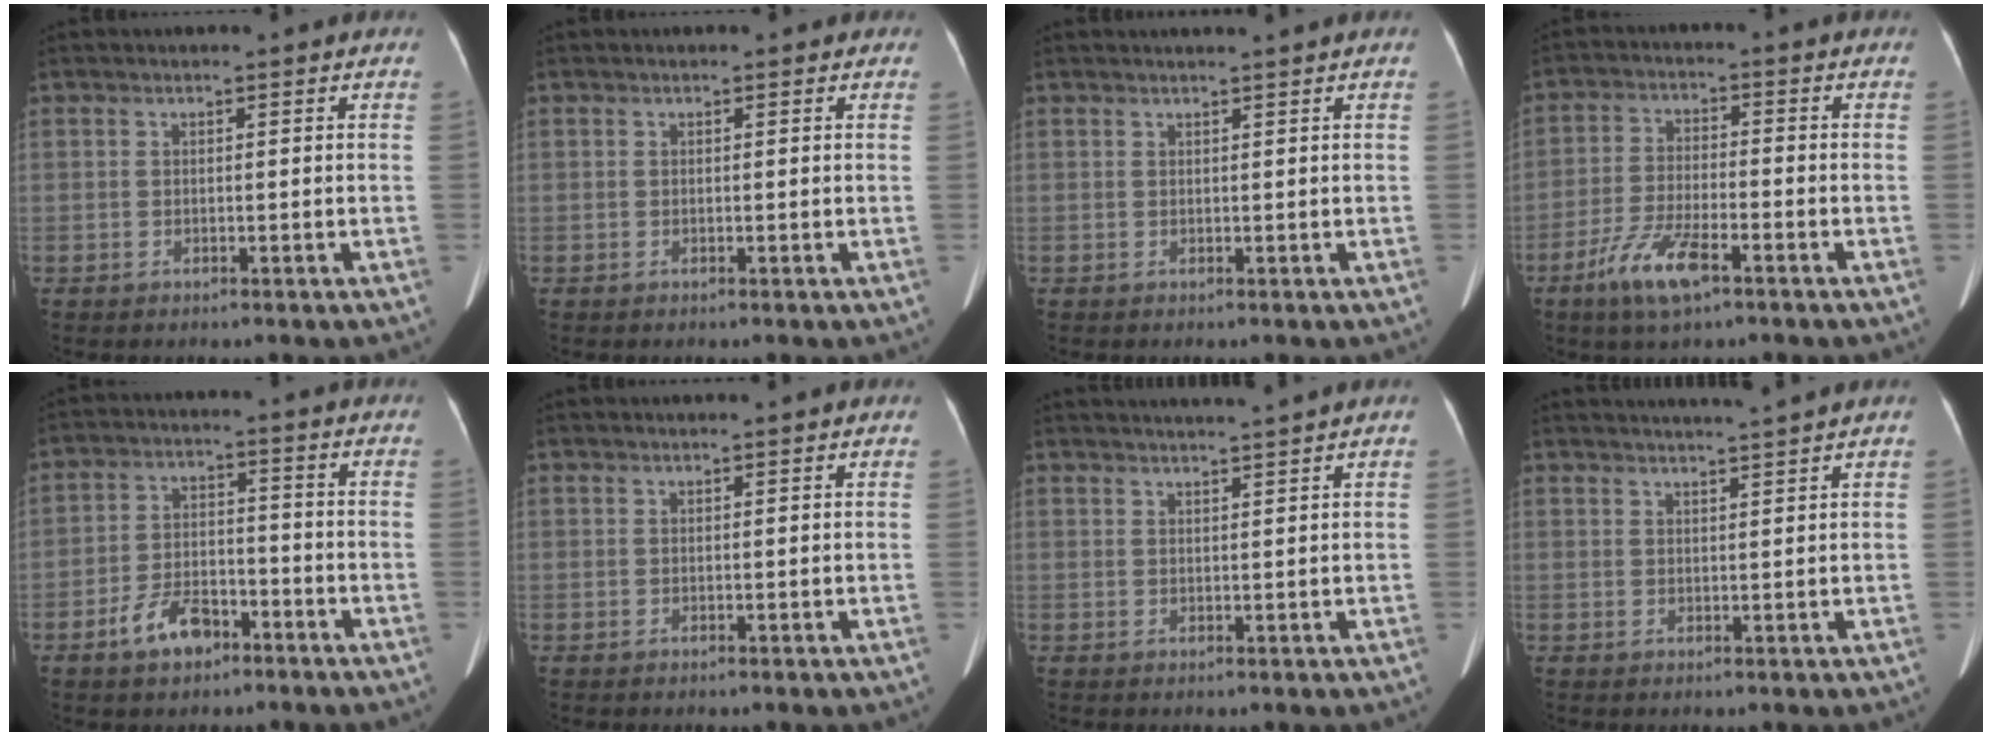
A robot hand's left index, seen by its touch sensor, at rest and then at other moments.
{"total": 0.0}
{"total": 1.9, "force": [1.7, -0.6, 0.6], "torque": [-0.008, 0.008, 0.029]}
{"total": 8.0, "force": [-4.8, 1.8, 6.1], "torque": [-0.129, -0.011, -0.088]}
{"total": 7.0, "force": [-4.4, 3.7, 4.1], "torque": [-0.087, 0.011, -0.073]}
{"total": 0.9, "force": [0.8, -0.1, 0.4], "torque": [-0.008, 0.014, 0.015]}
{"total": 4.4, "force": [3.9, -1.4, 1.3], "torque": [-0.014, 0.008, 0.056]}
{"total": 4.8, "force": [4.4, -1.5, 1.5], "torque": [-0.018, 0.006, 0.060]}